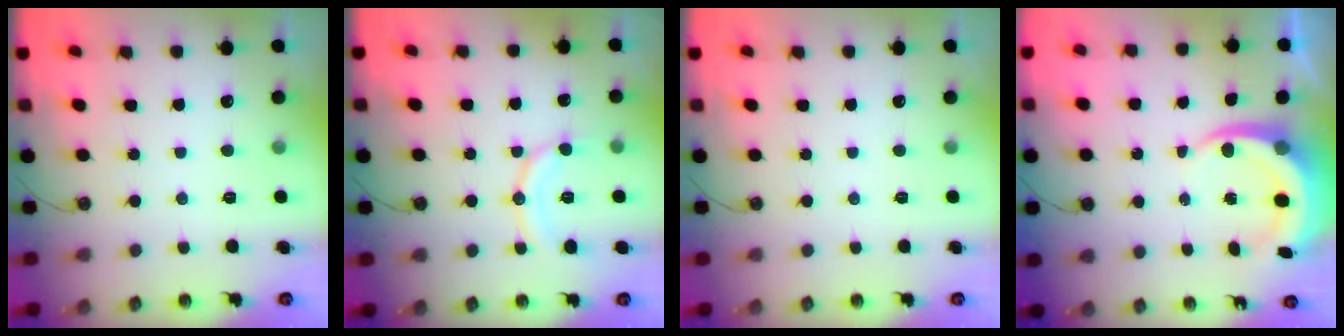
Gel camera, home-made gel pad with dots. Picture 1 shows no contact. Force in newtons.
{"total": 11.3, "press": 11.2, "slide": 0.8}
{"total": 0.0}
{"total": 7.6, "press": 7.5, "slide": 1.4}